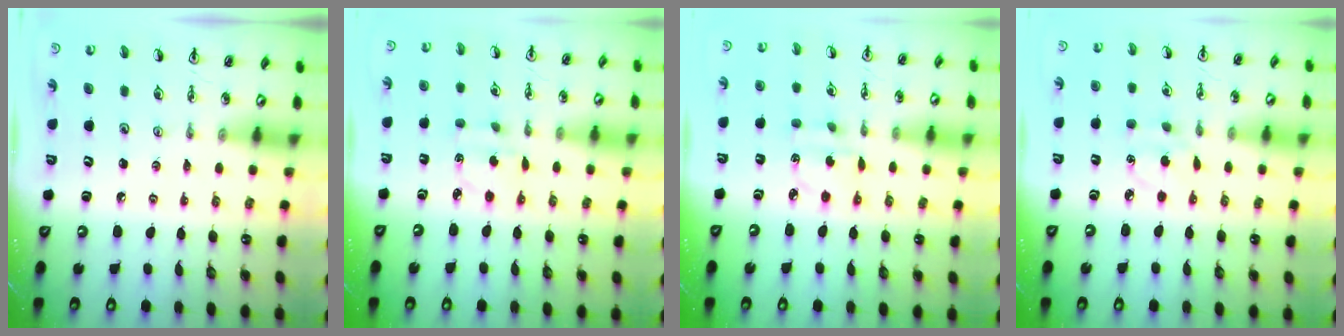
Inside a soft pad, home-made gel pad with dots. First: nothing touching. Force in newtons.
{"total": 2.4, "press": 2.3, "slide": 0.5}
{"total": 3.2, "press": 3.2, "slide": 0.1}
{"total": 4.6, "press": 4.6, "slide": 0.5}